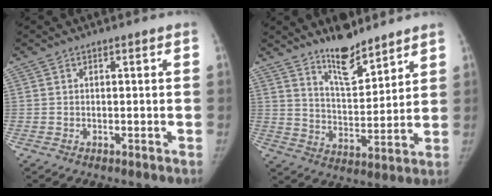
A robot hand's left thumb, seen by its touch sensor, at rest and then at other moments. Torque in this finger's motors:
{"motor_torque": [0.56, -0.20, 0.89, -1.07, 0.11]}